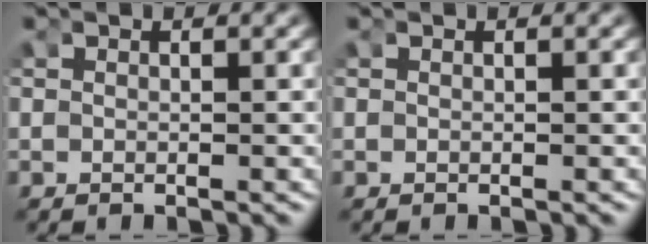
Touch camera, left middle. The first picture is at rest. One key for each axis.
{"total": 0.0}